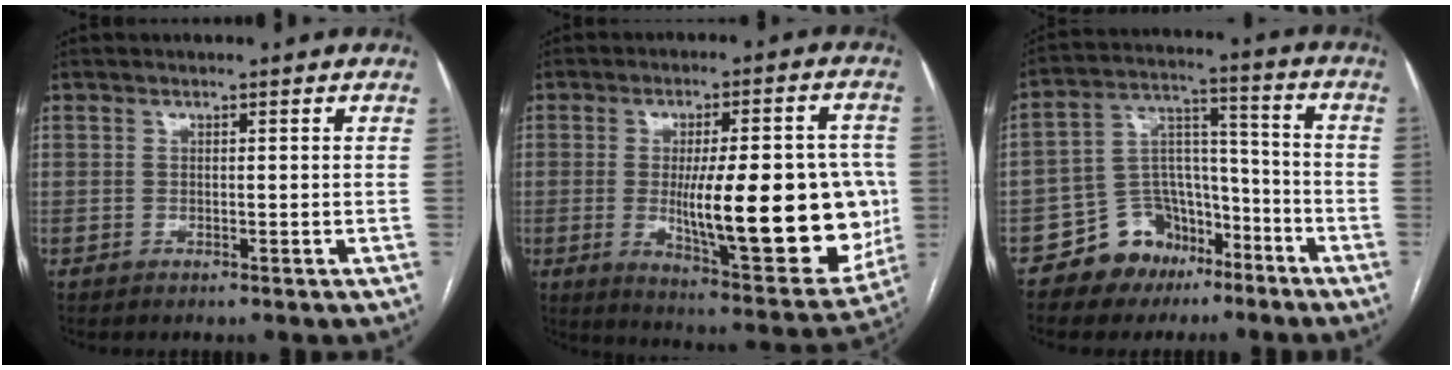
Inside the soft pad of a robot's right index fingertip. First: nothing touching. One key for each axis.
{"total": 23.2, "fx": -2.0, "fy": 5.8, "fz": 22.4, "tx": -0.270, "ty": -0.002, "tz": -0.007}
{"total": 10.7, "fx": -6.9, "fy": 7.7, "fz": 2.9, "tx": -0.050, "ty": 0.054, "tz": -0.110}